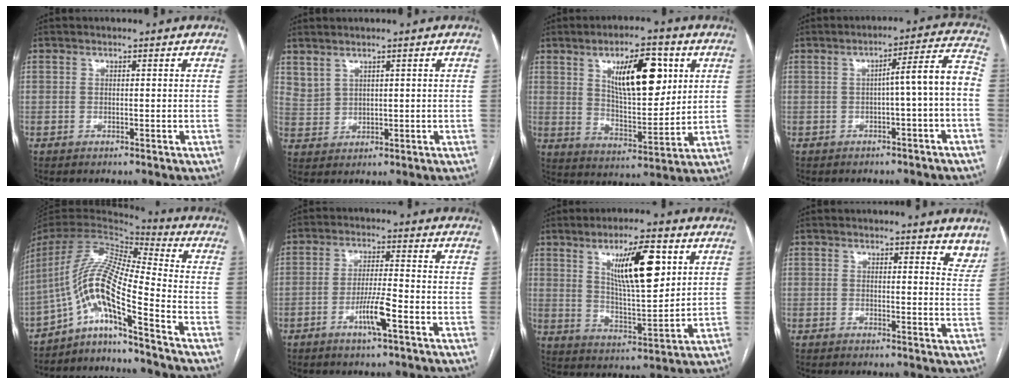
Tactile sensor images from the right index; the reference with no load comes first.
{"total": 3.1, "force": [2.6, 1.5, 0.9], "torque": [-0.021, 0.000, 0.062]}
{"total": 13.5, "force": [5.2, 4.7, 11.5], "torque": [-0.186, 0.005, 0.092]}
{"total": 6.9, "force": [-1.3, 0.0, 6.8], "torque": [-0.089, 0.027, -0.016]}
{"total": 12.9, "force": [-8.4, -0.5, 9.8], "torque": [-0.195, 0.020, -0.156]}
{"total": 5.9, "force": [-2.8, 0.1, 5.1], "torque": [-0.098, -0.005, -0.052]}
{"total": 12.7, "force": [5.2, 2.7, 11.2], "torque": [-0.192, -0.001, 0.095]}
{"total": 7.0, "force": [6.3, 2.0, 2.4], "torque": [0.000, -0.026, 0.049]}